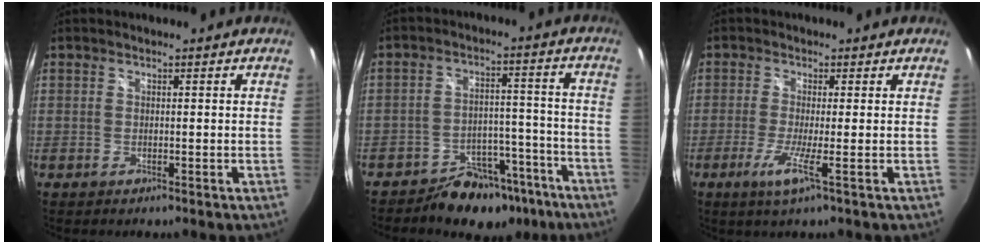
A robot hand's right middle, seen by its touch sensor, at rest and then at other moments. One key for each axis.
{"total": 11.9, "fx": -9.4, "fy": 6.3, "fz": 3.7, "tx": -0.055, "ty": 0.031, "tz": -0.119}
{"total": 4.4, "fx": -1.7, "fy": -1.0, "fz": 3.9, "tx": -0.097, "ty": -0.013, "tz": -0.038}